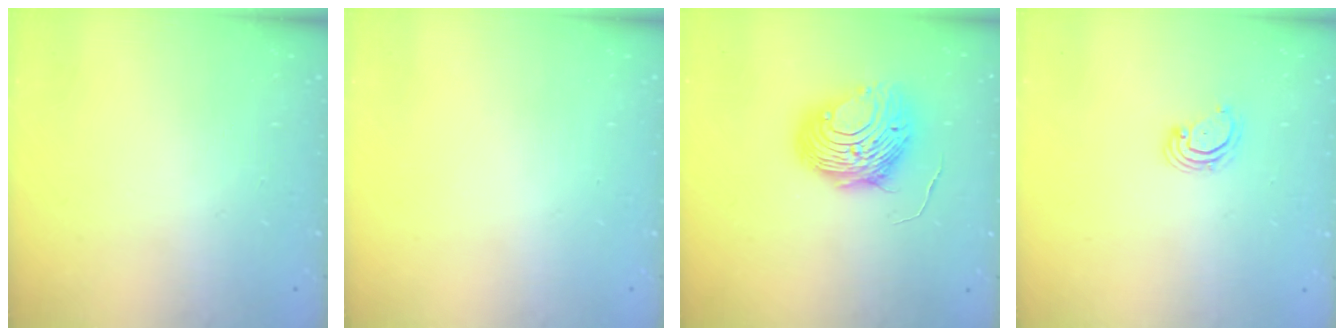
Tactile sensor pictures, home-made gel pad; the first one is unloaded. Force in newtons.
{"total": 0.0}
{"total": 10.6, "press": 10.6, "slide": 0.9}
{"total": 2.8, "press": 2.8, "slide": 0.2}